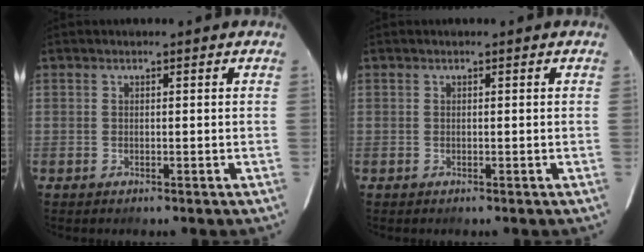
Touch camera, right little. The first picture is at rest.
{"total": 0.0}